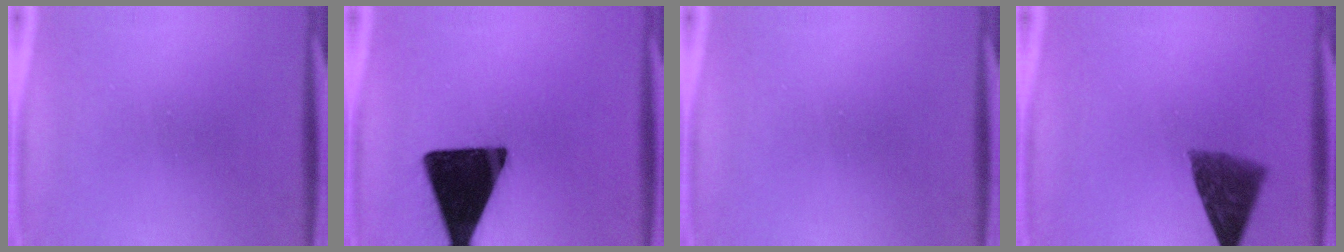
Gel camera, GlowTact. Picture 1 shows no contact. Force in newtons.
{"total": 19.5}
{"total": 0.0}
{"total": 8.2}